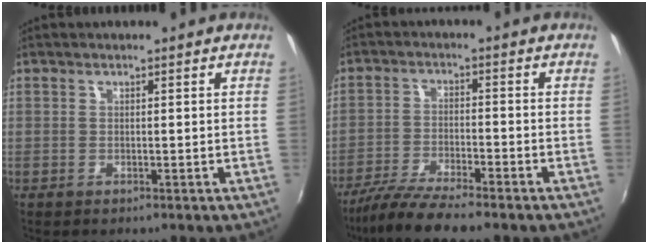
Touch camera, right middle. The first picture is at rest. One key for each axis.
{"total": 9.7, "fx": -8.3, "fy": 0.7, "fz": 5.1, "tx": -0.116, "ty": -0.028, "tz": -0.147}